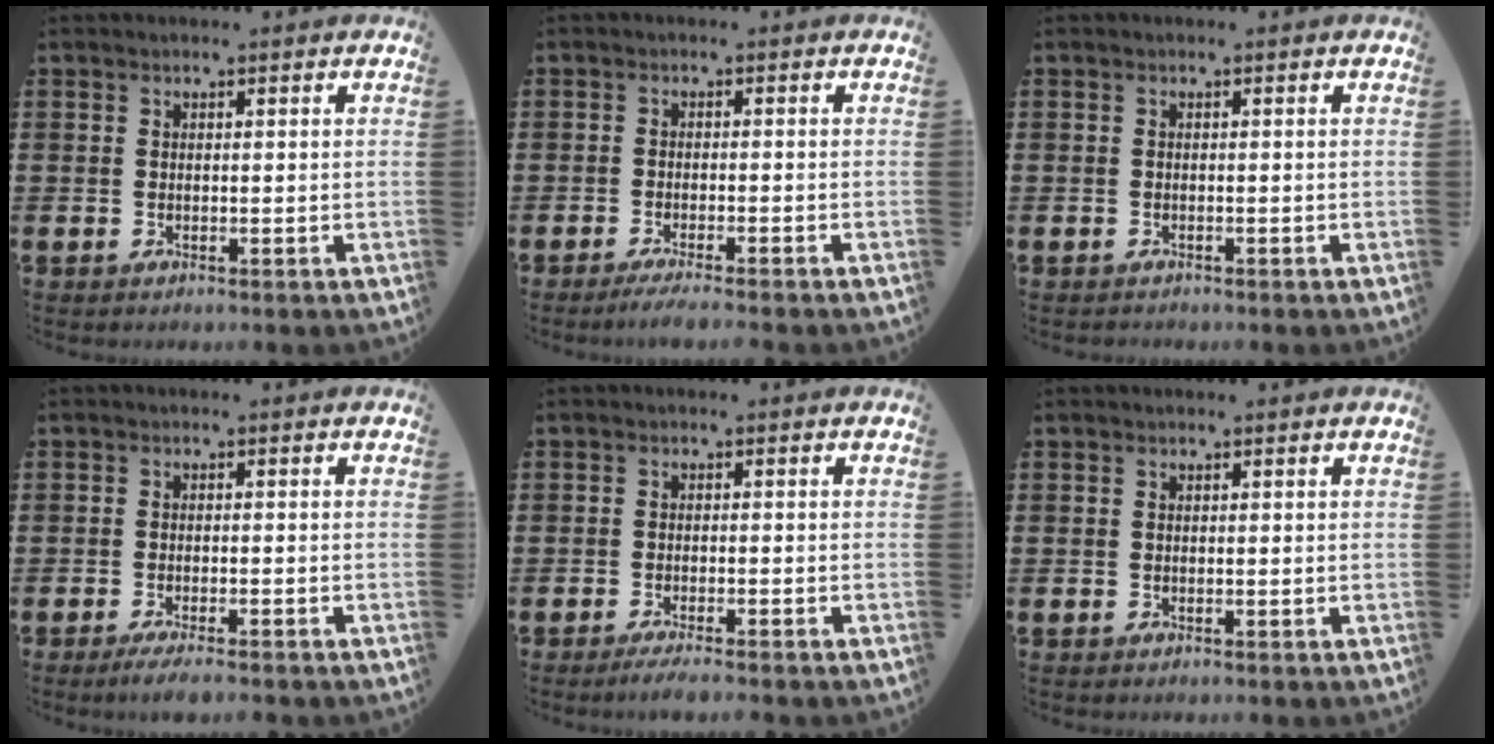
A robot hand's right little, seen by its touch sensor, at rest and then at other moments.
{"total": 1.7, "force": [-1.3, -0.1, 1.1], "torque": [-0.016, 0.001, -0.025]}
{"total": 0.0}
{"total": 1.8, "force": [-1.4, 0.1, 1.2], "torque": [-0.019, 0.002, -0.026]}
{"total": 1.6, "force": [-1.3, 0.0, 1.0], "torque": [-0.015, 0.000, -0.024]}
{"total": 0.0}